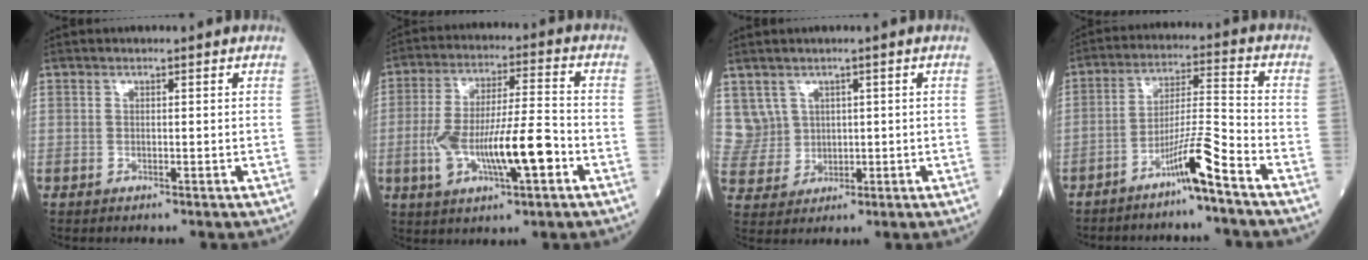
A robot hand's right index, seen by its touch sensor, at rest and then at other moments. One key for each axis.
{"total": 13.1, "fx": -3.7, "fy": 2.6, "fz": 12.4, "tx": -0.238, "ty": 0.009, "tz": -0.059}
{"total": 6.0, "fx": 2.4, "fy": 5.5, "fz": 0.1, "tx": -0.008, "ty": 0.022, "tz": 0.061}
{"total": 7.8, "fx": -5.3, "fy": -0.7, "fz": 5.7, "tx": -0.103, "ty": 0.000, "tz": -0.100}